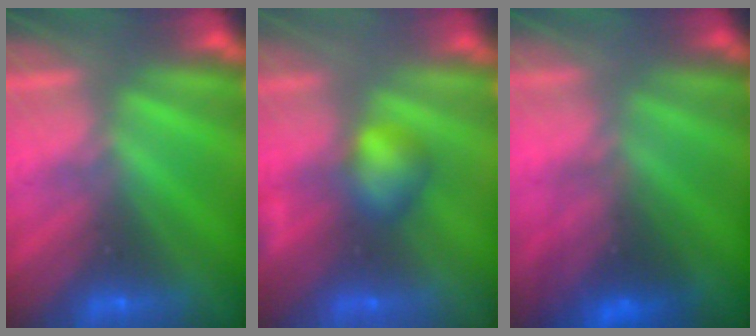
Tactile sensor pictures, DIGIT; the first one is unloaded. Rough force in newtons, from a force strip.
{"total": 2.7}
{"total": 2.3}